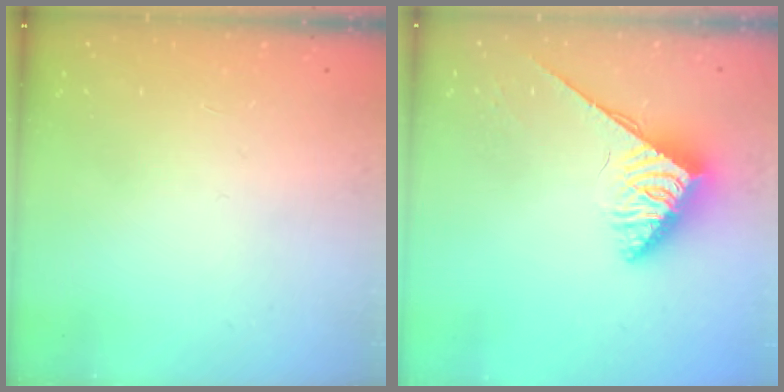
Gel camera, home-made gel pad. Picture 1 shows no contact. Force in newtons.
{"total": 3.9, "press": 3.9, "slide": 0.5}